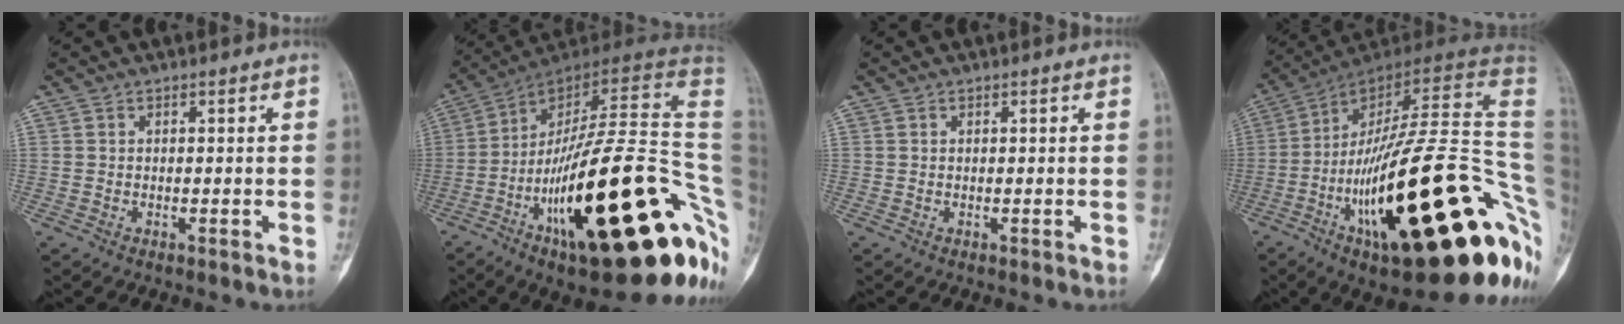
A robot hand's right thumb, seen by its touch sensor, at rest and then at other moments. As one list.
[{"total": 38.3, "force": [-9.1, 11.1, 35.5], "torque": [-0.434, 0.055, -0.140]}, {"total": 0.0}, {"total": 41.7, "force": [-9.4, 12.1, 38.8], "torque": [-0.488, 0.050, -0.146]}]